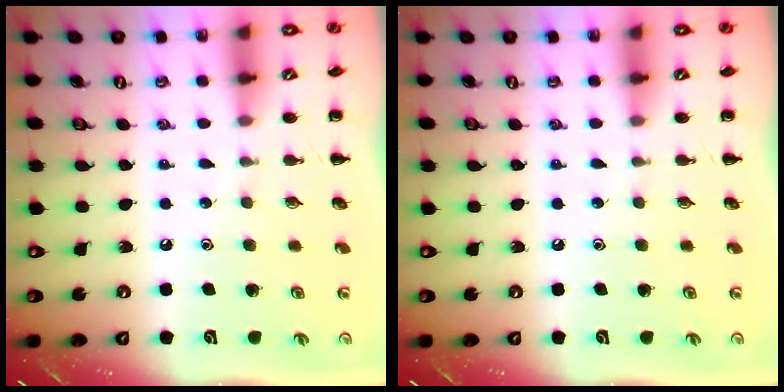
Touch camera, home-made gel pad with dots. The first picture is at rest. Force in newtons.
{"total": 0.0}